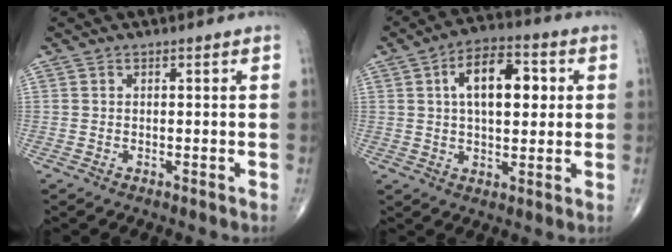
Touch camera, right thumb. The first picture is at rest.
{"total": 12.3, "force": [2.8, 6.3, 10.1], "torque": [-0.141, 0.010, 0.040]}